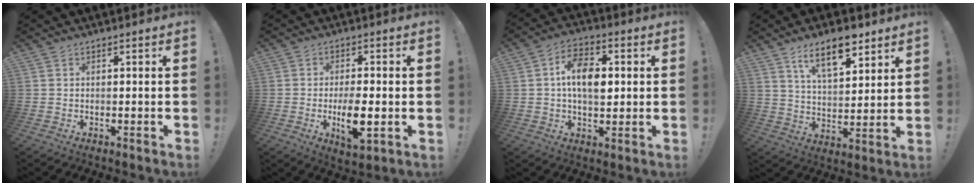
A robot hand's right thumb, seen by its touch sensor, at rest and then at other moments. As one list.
[{"total": 8.6, "force": [-2.1, 3.9, 7.3], "torque": [-0.118, 0.001, -0.034]}, {"total": 11.1, "force": [1.1, 6.8, 8.7], "torque": [-0.146, 0.006, 0.019]}, {"total": 12.0, "force": [8.1, 4.7, 7.6], "torque": [-0.120, -0.040, 0.142]}]